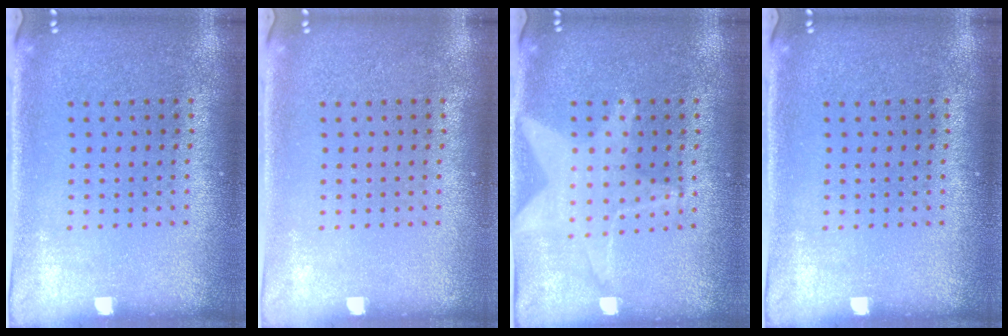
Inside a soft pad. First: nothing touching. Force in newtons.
{"total": 0.0}
{"total": 1.6, "press": 1.5, "slide": 0.6}
{"total": 0.0}